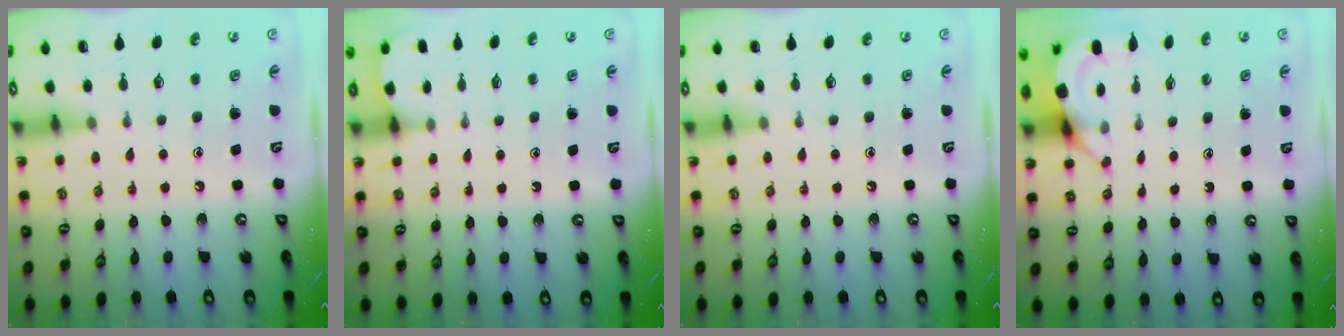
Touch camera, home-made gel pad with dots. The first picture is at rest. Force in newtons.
{"total": 1.8, "press": 1.8, "slide": 0.2}
{"total": 0.0}
{"total": 3.9, "press": 3.9, "slide": 0.3}